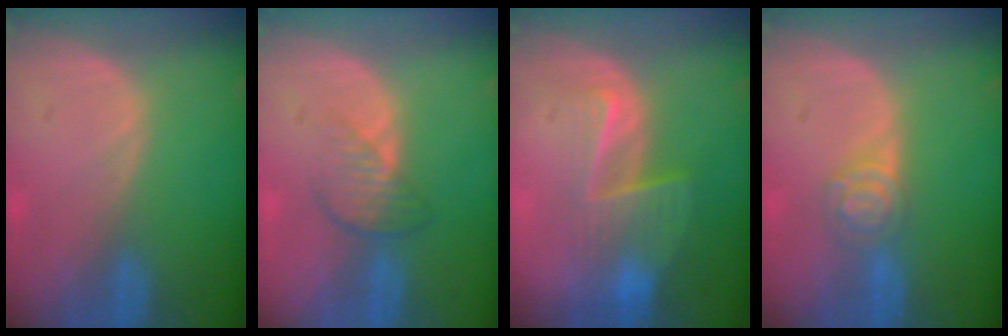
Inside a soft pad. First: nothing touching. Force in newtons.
{"total": 3.8, "press": 3.4, "slide": 1.6}
{"total": 6.5, "press": 6.0, "slide": 2.4}
{"total": 4.4, "press": 3.9, "slide": 1.9}